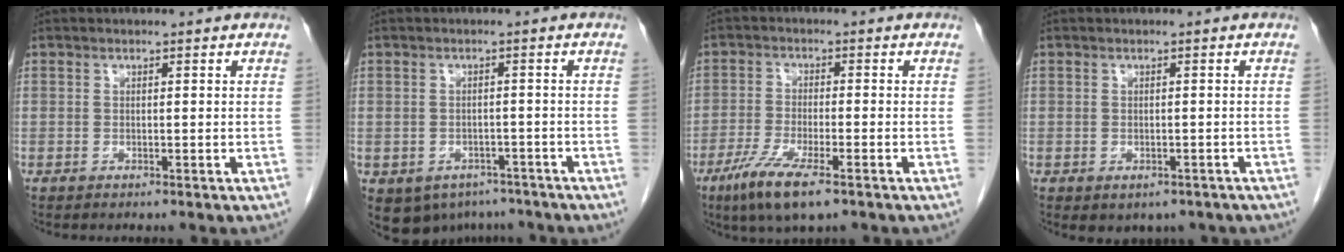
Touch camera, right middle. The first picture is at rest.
{"total": 9.4, "force": [-5.9, 6.9, 2.8], "torque": [-0.064, 0.000, -0.070]}
{"total": 8.0, "force": [-4.9, 1.1, 6.3], "torque": [-0.127, -0.021, -0.085]}
{"total": 4.4, "force": [-3.1, 2.6, 1.7], "torque": [-0.018, 0.002, -0.032]}